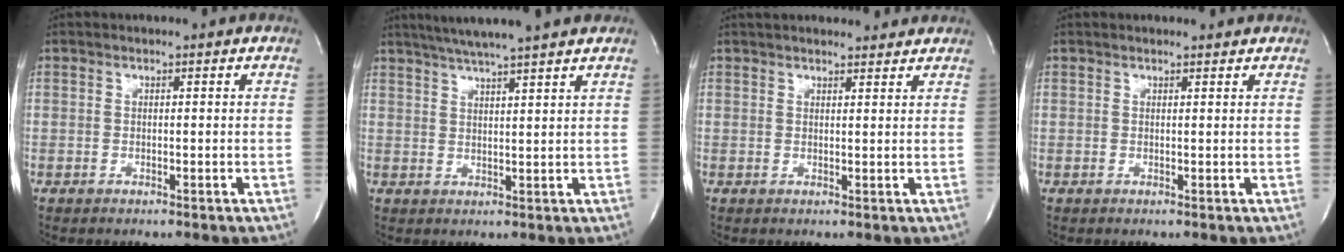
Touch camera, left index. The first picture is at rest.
{"total": 10.1, "force": [8.4, -0.7, 5.6], "torque": [-0.093, 0.017, 0.111]}
{"total": 10.1, "force": [9.2, 2.1, 3.4], "torque": [-0.042, 0.021, 0.113]}
{"total": 2.6, "force": [2.5, 0.3, 0.6], "torque": [-0.013, 0.008, 0.025]}